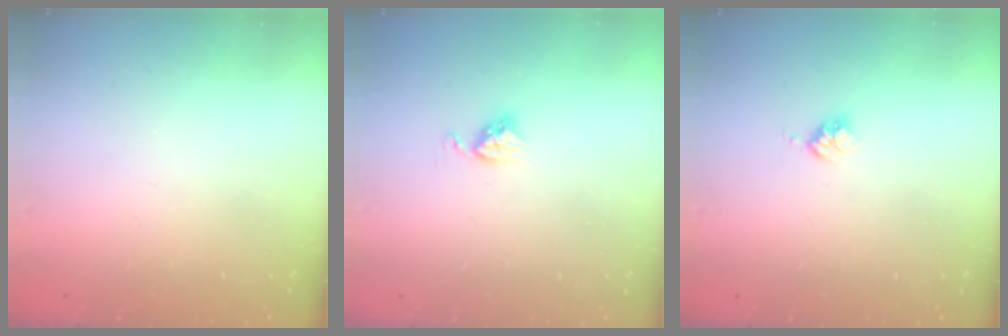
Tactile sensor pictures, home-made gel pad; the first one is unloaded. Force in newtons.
{"total": 3.5, "press": 3.5, "slide": 0.5}
{"total": 2.5, "press": 2.5, "slide": 0.3}